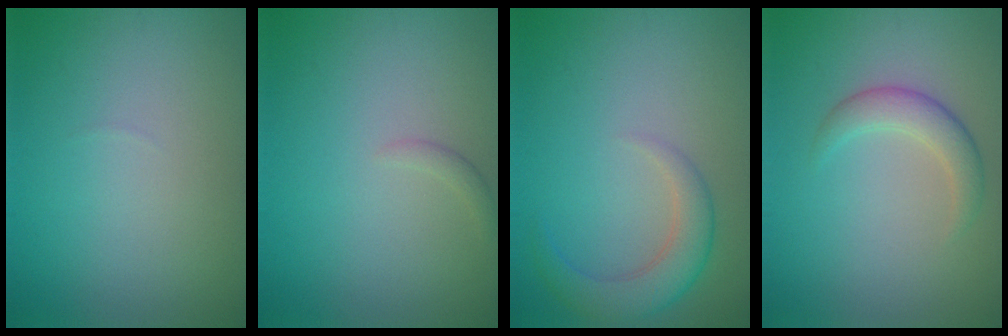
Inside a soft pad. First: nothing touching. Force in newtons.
{"total": 0.7, "press": 0.7, "slide": 0.1}
{"total": 3.5, "press": 3.5, "slide": 0.2}
{"total": 2.4, "press": 2.4, "slide": 0.2}